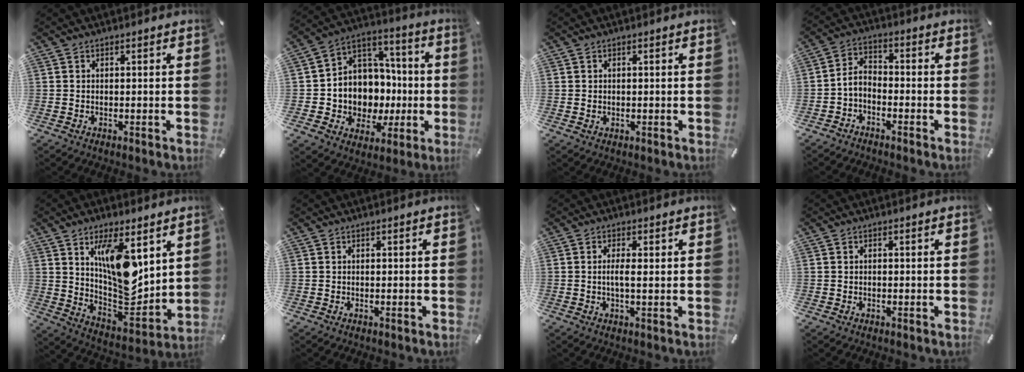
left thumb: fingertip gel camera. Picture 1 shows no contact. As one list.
[{"total": 11.2, "force": [-1.2, 11.0, 1.7], "torque": [-0.036, -0.011, -0.002]}, {"total": 0.7, "force": [0.2, 0.6, -0.1], "torque": [0.001, 0.004, 0.003]}, {"total": 4.2, "force": [-2.8, 2.7, 1.8], "torque": [-0.044, 0.014, -0.056]}, {"total": 14.8, "force": [6.7, 6.8, 11.3], "torque": [-0.195, -0.059, 0.114]}, {"total": 0.0}, {"total": 3.4, "force": [0.1, 0.7, 3.3], "torque": [-0.063, -0.001, 0.000]}, {"total": 0.0}]